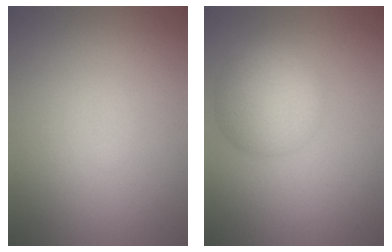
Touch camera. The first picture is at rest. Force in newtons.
{"total": 5.5, "press": 5.5, "slide": 0.1}